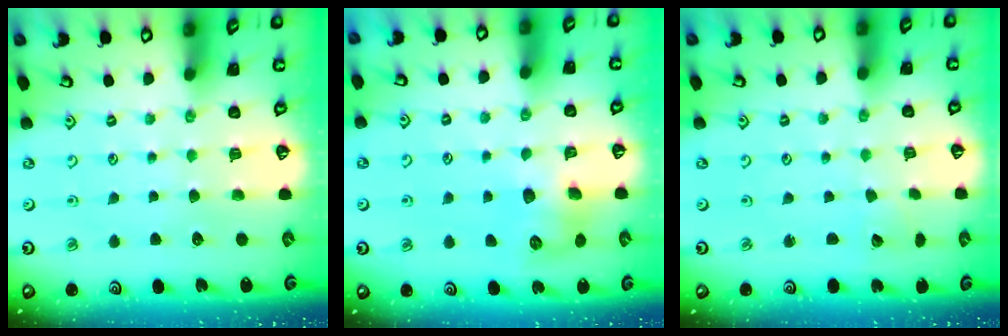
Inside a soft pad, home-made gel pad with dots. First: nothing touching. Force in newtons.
{"total": 8.3, "press": 8.3, "slide": 0.8}
{"total": 1.8, "press": 1.8, "slide": 0.0}